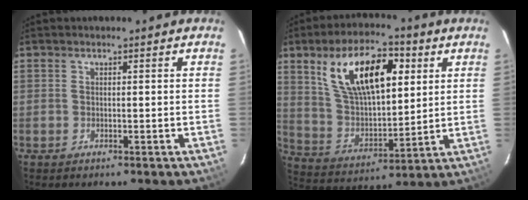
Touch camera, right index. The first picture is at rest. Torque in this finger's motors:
{"motor_torque": [1.23, 0.91, 0.43, 0.21]}